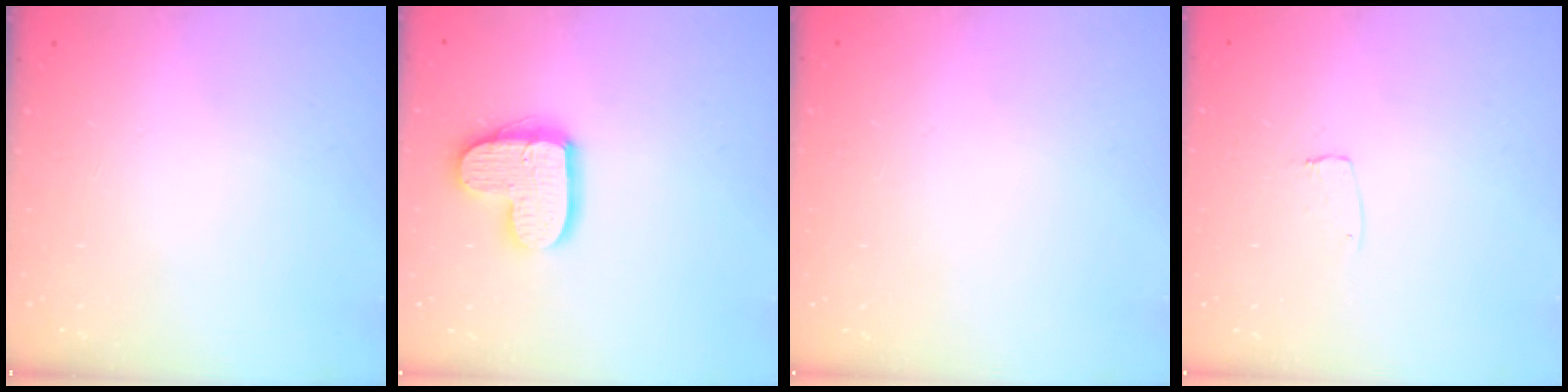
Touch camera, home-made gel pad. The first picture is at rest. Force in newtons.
{"total": 12.6, "press": 12.6, "slide": 0.9}
{"total": 0.0}
{"total": 2.6, "press": 2.6, "slide": 0.1}